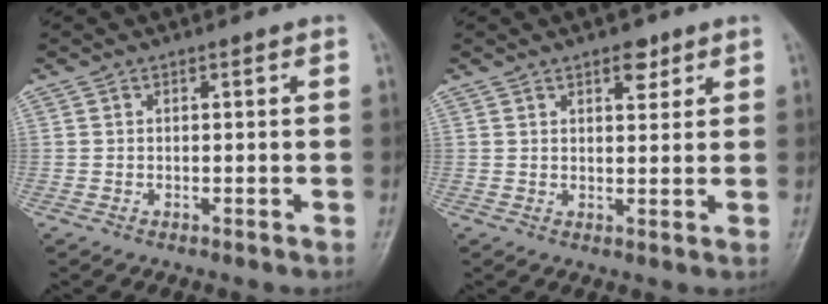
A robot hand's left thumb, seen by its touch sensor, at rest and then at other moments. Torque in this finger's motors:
{"motor_torque": [-0.05, 0.12, 0.04, -0.17, 0.08]}